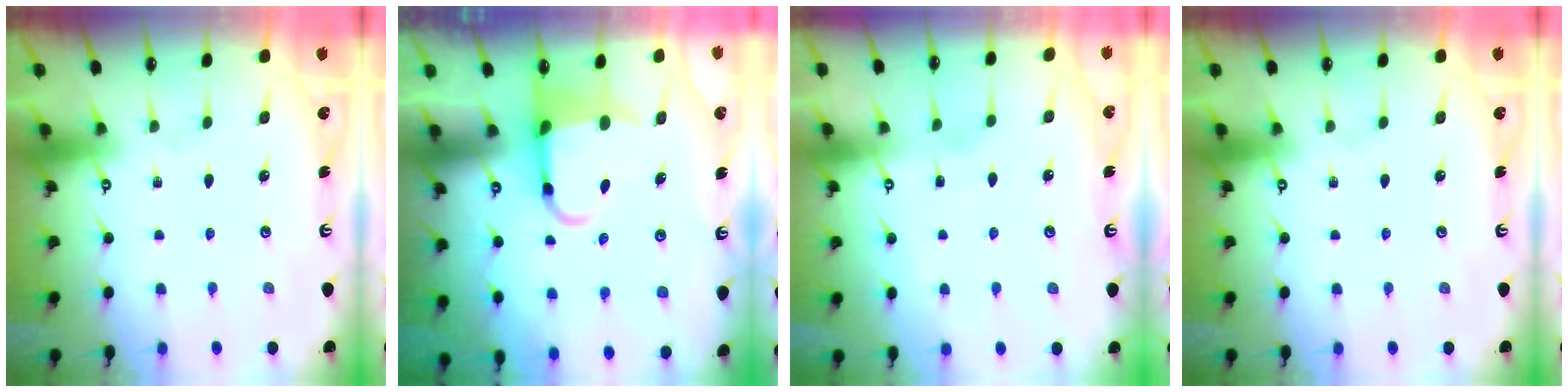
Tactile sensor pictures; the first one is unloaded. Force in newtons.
{"total": 5.7, "press": 5.5, "slide": 1.5}
{"total": 2.2, "press": 2.2, "slide": 0.3}
{"total": 0.0}